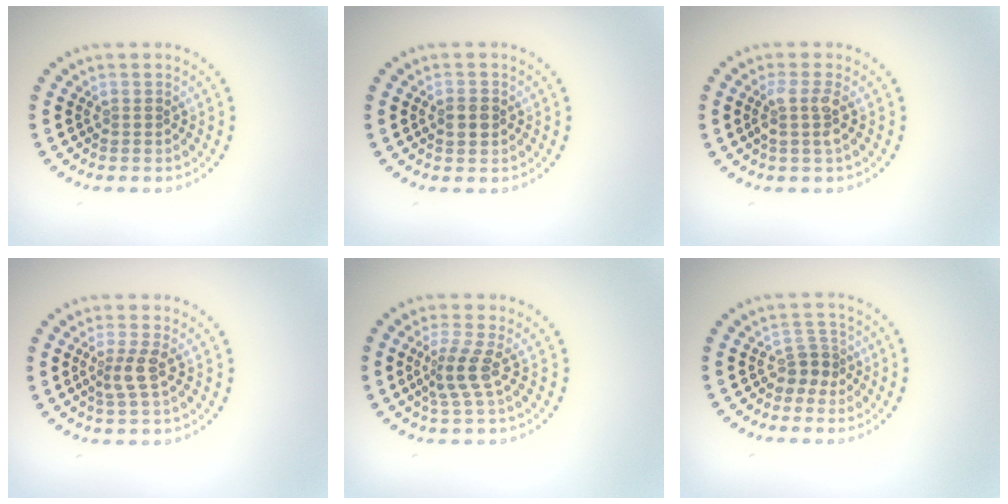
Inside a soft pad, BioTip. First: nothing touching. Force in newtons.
{"total": 2.0, "press": 2.0, "slide": 0.2}
{"total": 2.0, "press": 1.6, "slide": 1.2}
{"total": 2.1, "press": 1.6, "slide": 1.4}
{"total": 2.6, "press": 1.9, "slide": 1.8}
{"total": 2.0, "press": 1.5, "slide": 1.4}